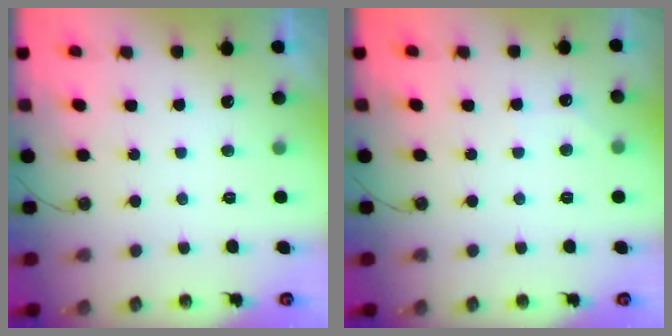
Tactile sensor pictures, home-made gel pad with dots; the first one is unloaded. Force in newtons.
{"total": 2.7, "press": 2.6, "slide": 0.4}